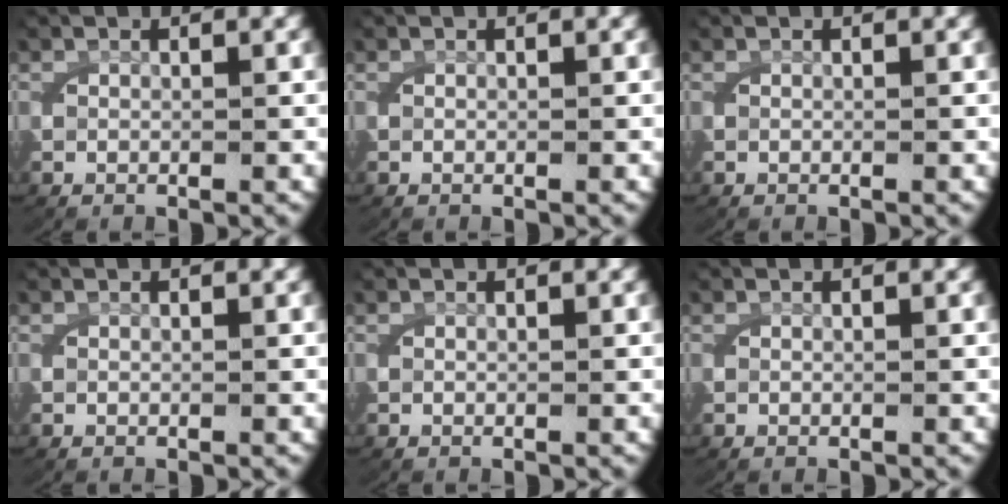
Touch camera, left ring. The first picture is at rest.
{"total": 0.0}
{"total": 0.0}
{"total": 0.0}
{"total": 0.0}
{"total": 0.0}